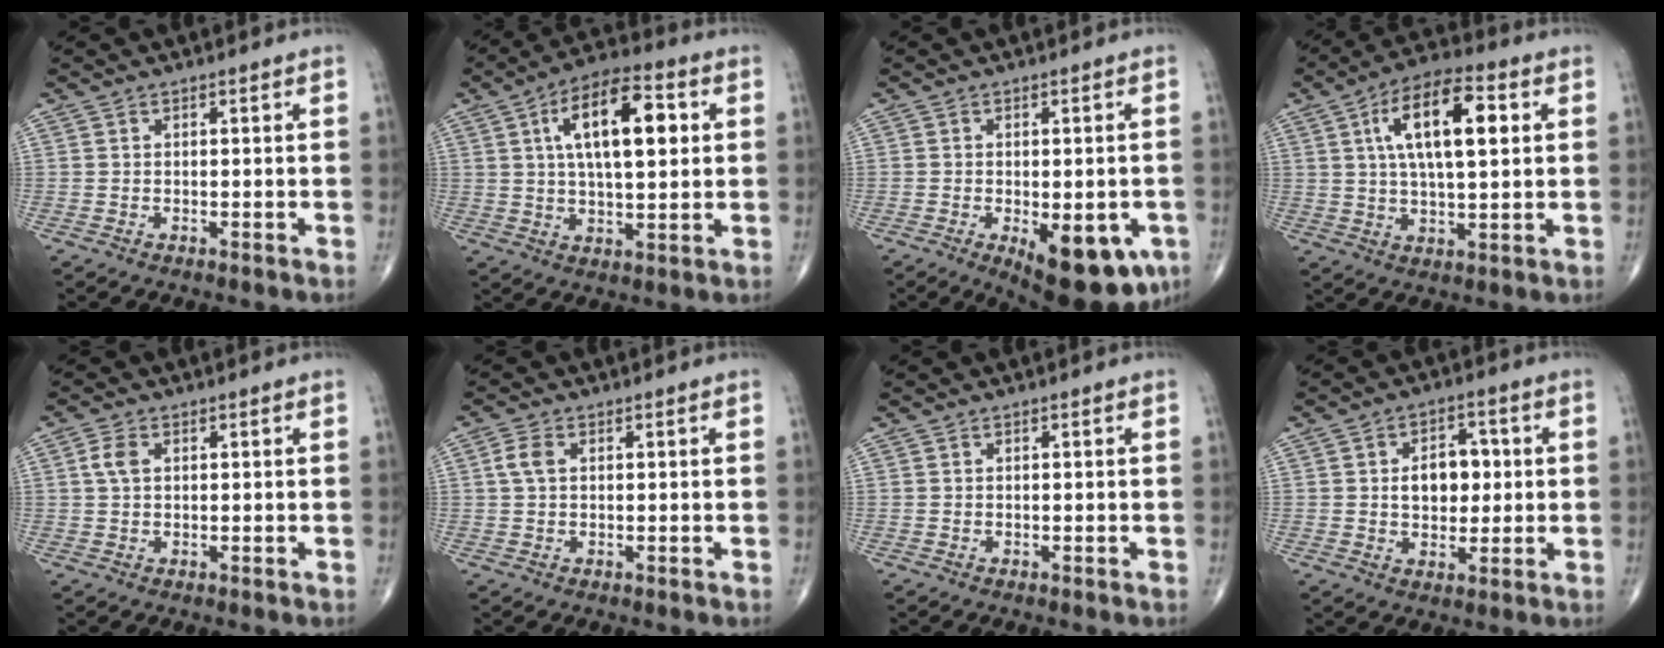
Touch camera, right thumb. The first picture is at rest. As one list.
[{"total": 15.6, "force": [3.9, 6.7, 13.5], "torque": [-0.212, 0.007, 0.059]}, {"total": 14.6, "force": [-5.4, 6.4, 12.0], "torque": [-0.122, -0.005, -0.056]}, {"total": 14.9, "force": [3.9, 5.9, 13.0], "torque": [-0.217, 0.008, 0.061]}, {"total": 3.0, "force": [0.8, 1.8, 2.2], "torque": [-0.049, 0.006, 0.013]}, {"total": 3.0, "force": [0.7, 1.9, 2.2], "torque": [-0.053, 0.007, 0.011]}, {"total": 0.0}, {"total": 8.3, "force": [0.8, 5.6, 6.1], "torque": [-0.060, 0.007, 0.012]}]